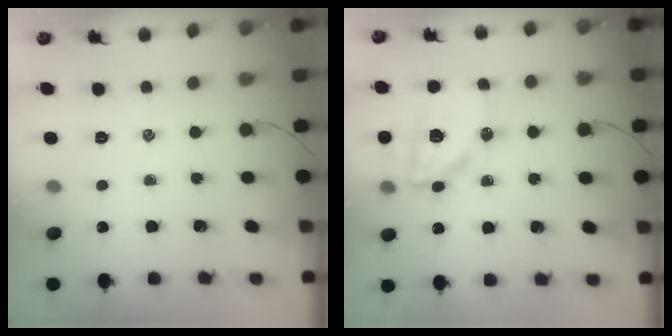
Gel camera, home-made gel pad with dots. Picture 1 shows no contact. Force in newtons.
{"total": 15.0, "press": 14.6, "slide": 3.3}